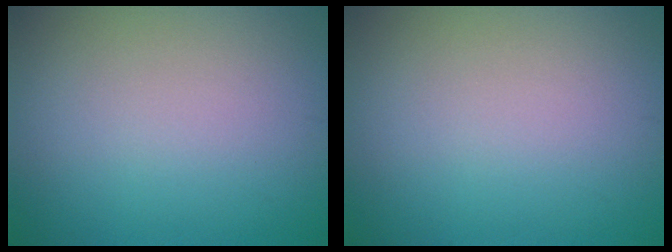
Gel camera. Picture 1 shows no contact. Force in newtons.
{"total": 0.0}